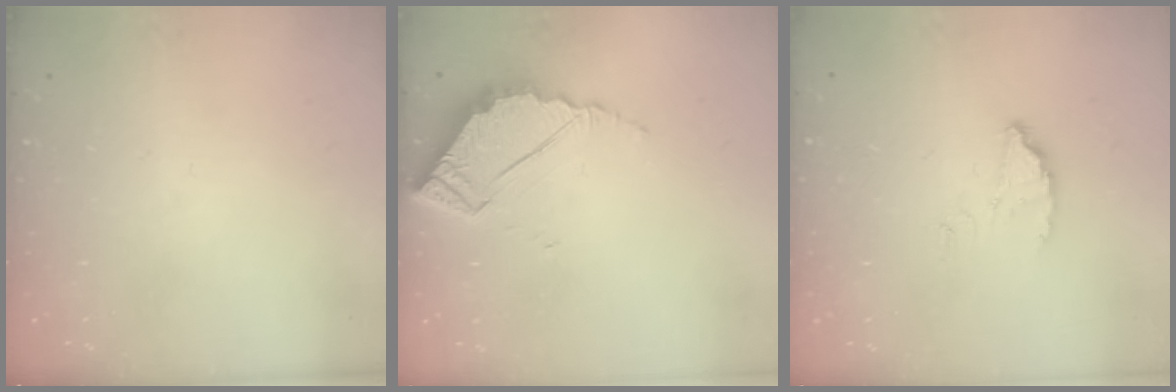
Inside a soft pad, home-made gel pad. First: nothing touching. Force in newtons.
{"total": 5.3, "press": 5.3, "slide": 0.2}
{"total": 2.5, "press": 2.5, "slide": 0.0}